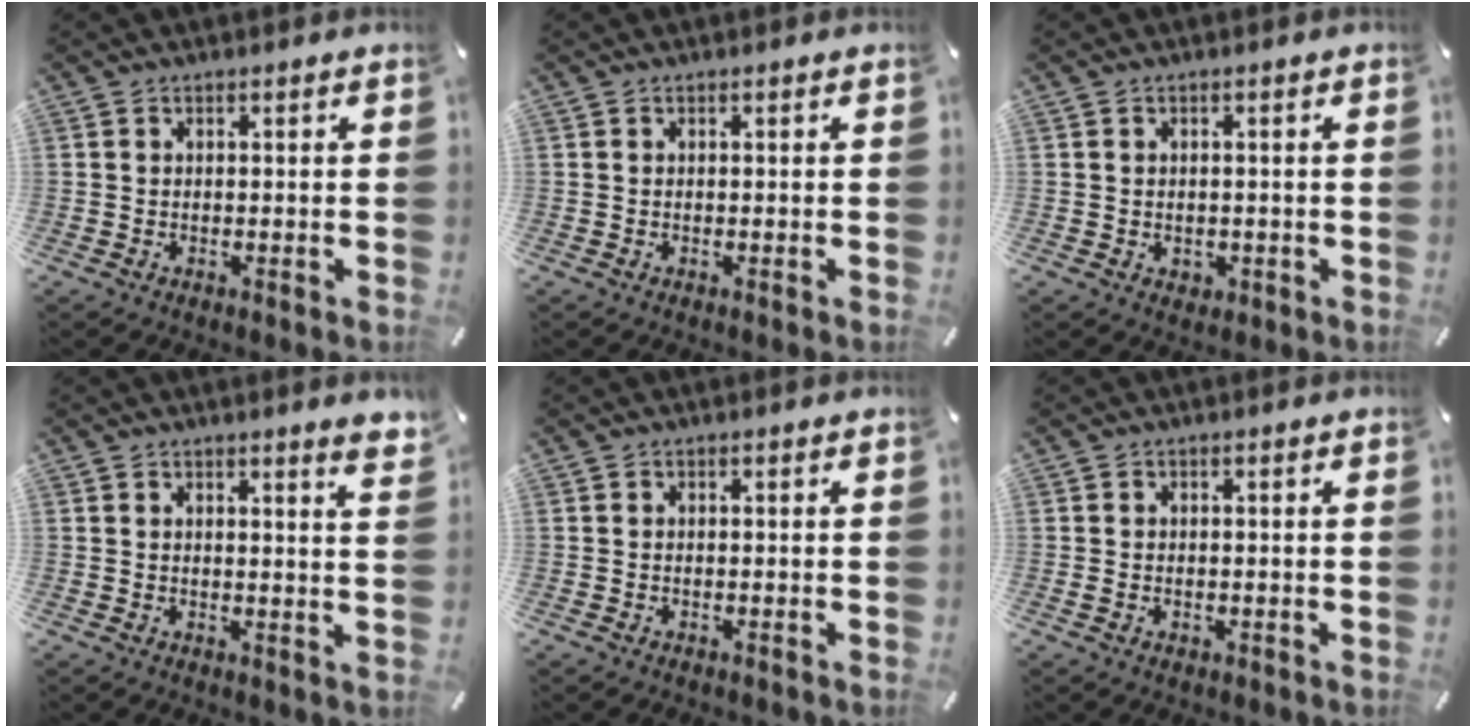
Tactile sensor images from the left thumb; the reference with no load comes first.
{"total": 0.0}
{"total": 1.4, "force": [-0.2, 1.3, 0.5], "torque": [-0.011, 0.003, -0.005]}
{"total": 3.3, "force": [2.7, 0.2, 1.9], "torque": [-0.030, -0.014, 0.044]}
{"total": 0.0}
{"total": 1.0, "force": [-0.2, 0.7, 0.7], "torque": [-0.015, -0.001, -0.003]}